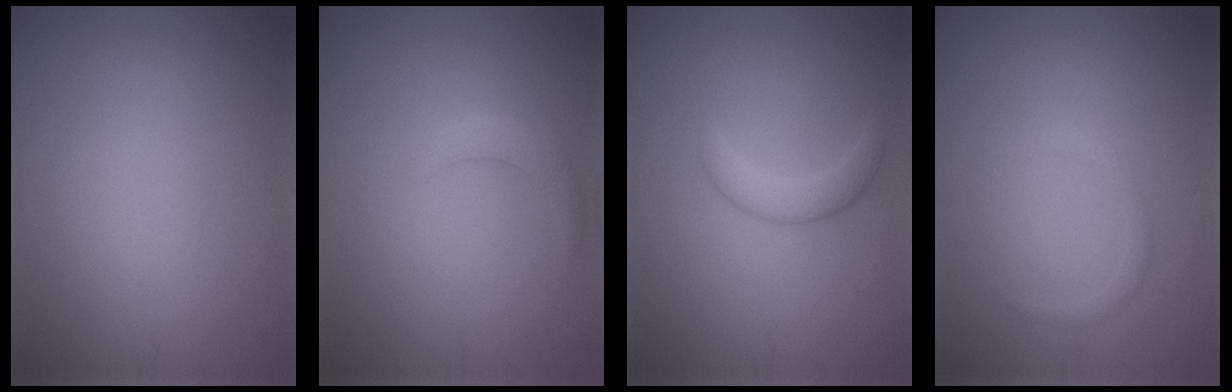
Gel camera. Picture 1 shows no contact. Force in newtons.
{"total": 2.0, "press": 2.0, "slide": 0.1}
{"total": 2.1, "press": 2.1, "slide": 0.1}
{"total": 1.0, "press": 1.0, "slide": 0.0}